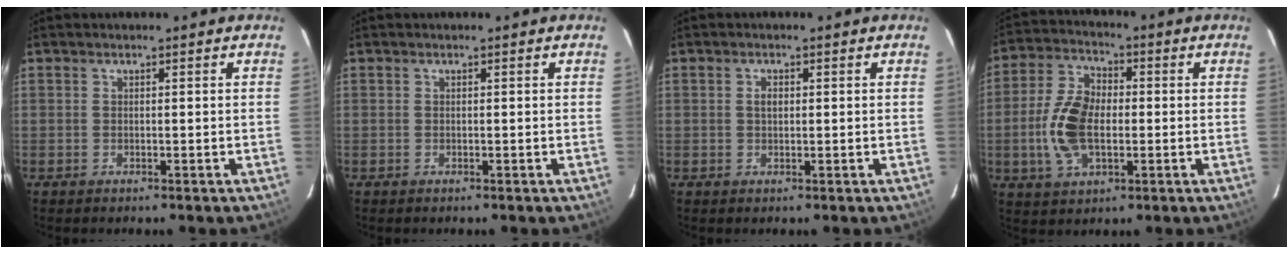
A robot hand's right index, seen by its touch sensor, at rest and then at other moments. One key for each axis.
{"total": 0.0}
{"total": 1.6, "fx": 0.2, "fy": 1.0, "fz": 1.2, "tx": -0.021, "ty": 0.005, "tz": 0.004}
{"total": 12.0, "fx": -1.5, "fy": 7.1, "fz": 9.5, "tx": -0.202, "ty": 0.008, "tz": -0.028}